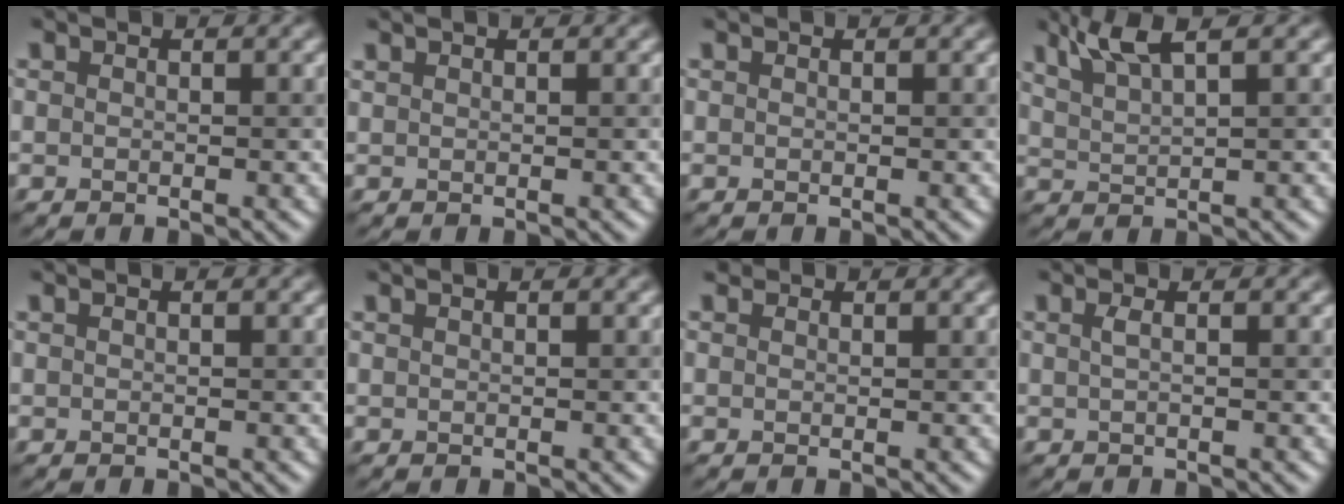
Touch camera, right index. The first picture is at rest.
{"total": 0.7, "force": [0.6, 0.2, 0.3], "torque": [-0.008, 0.003, 0.010]}
{"total": 0.0}
{"total": 4.0, "force": [2.9, 0.7, 2.7], "torque": [-0.053, 0.016, 0.061]}
{"total": 0.0}
{"total": 0.7, "force": [0.5, 0.3, 0.5], "torque": [-0.011, 0.002, 0.004]}
{"total": 0.8, "force": [0.7, 0.3, 0.1], "torque": [-0.005, 0.000, 0.009]}
{"total": 1.1, "force": [0.0, 0.4, 1.0], "torque": [-0.011, 0.002, -0.001]}